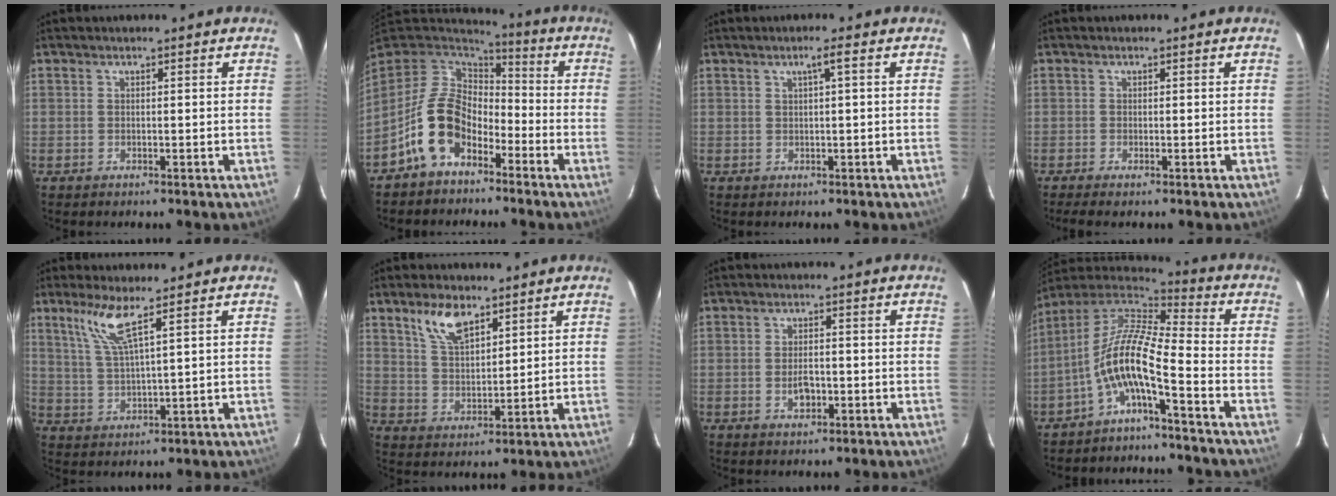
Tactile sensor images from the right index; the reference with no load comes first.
{"total": 11.7, "force": [-6.0, 7.9, 6.2], "torque": [-0.132, 0.019, -0.108]}
{"total": 1.8, "force": [0.5, -0.2, 1.8], "torque": [-0.032, 0.005, 0.011]}
{"total": 1.6, "force": [-1.2, 0.2, 1.0], "torque": [-0.024, -0.004, -0.021]}
{"total": 6.7, "force": [4.3, 0.3, 5.2], "torque": [-0.111, -0.002, 0.093]}
{"total": 8.0, "force": [5.2, 3.6, 5.0], "torque": [-0.093, 0.010, 0.105]}
{"total": 3.4, "force": [-1.1, 1.9, 2.6], "torque": [-0.048, 0.000, -0.016]}
{"total": 11.2, "force": [-4.9, 1.8, 9.9], "torque": [-0.194, 0.006, -0.102]}